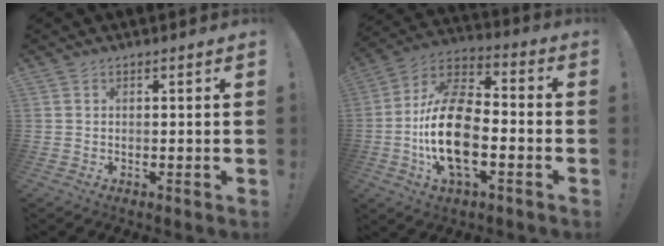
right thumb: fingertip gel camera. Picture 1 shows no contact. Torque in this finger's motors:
{"motor_torque": [2.34, 2.67, 1.51, -1.26, 0.55]}